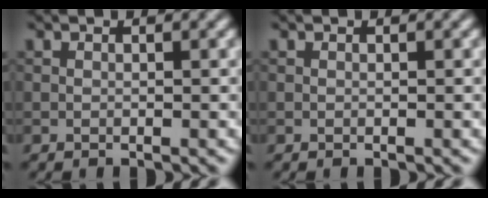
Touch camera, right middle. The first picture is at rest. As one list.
[{"total": 0.0}]